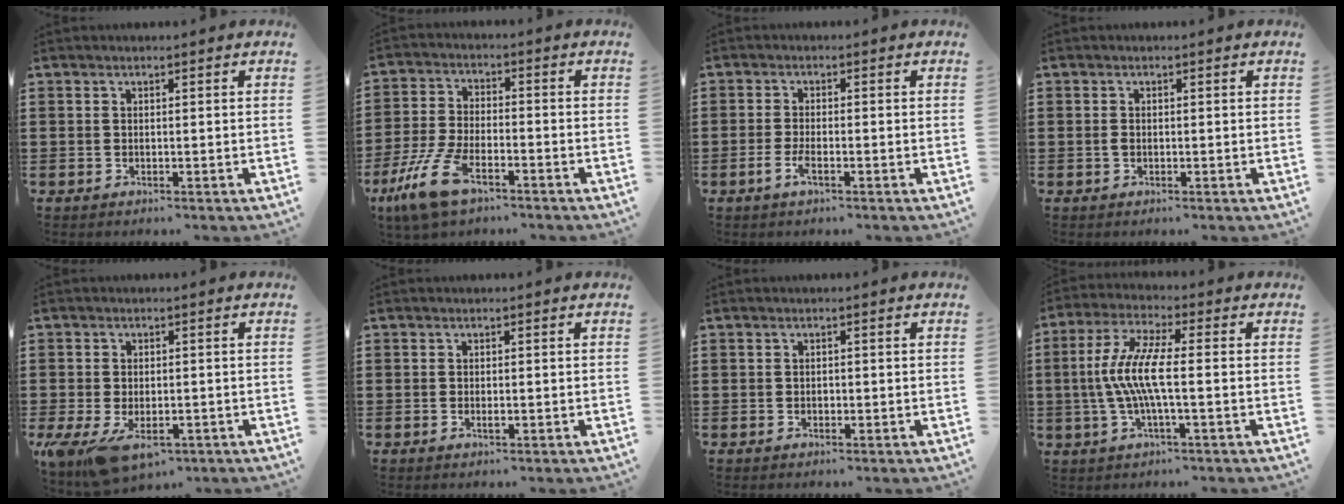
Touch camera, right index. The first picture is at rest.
{"total": 9.9, "force": [-6.1, 3.4, 7.1], "torque": [-0.171, -0.002, -0.118]}
{"total": 2.8, "force": [-1.3, 0.7, 2.4], "torque": [-0.056, -0.005, -0.028]}
{"total": 1.0, "force": [-0.3, 0.6, 0.7], "torque": [-0.016, 0.000, -0.006]}
{"total": 6.1, "force": [-3.6, 2.5, 4.3], "torque": [-0.092, -0.011, -0.065]}
{"total": 0.8, "force": [-0.2, 0.2, 0.7], "torque": [-0.014, -0.005, -0.002]}
{"total": 0.5, "force": [-0.2, 0.4, 0.3], "torque": [-0.008, 0.000, -0.005]}
{"total": 8.4, "force": [-1.1, 1.2, 8.3], "torque": [-0.188, -0.019, -0.032]}